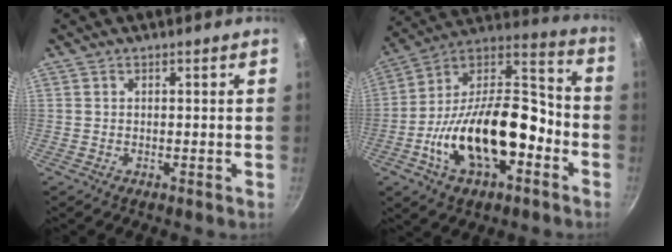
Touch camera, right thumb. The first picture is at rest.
{"total": 24.4, "force": [-7.4, 12.8, 19.4], "torque": [-0.313, 0.060, -0.131]}